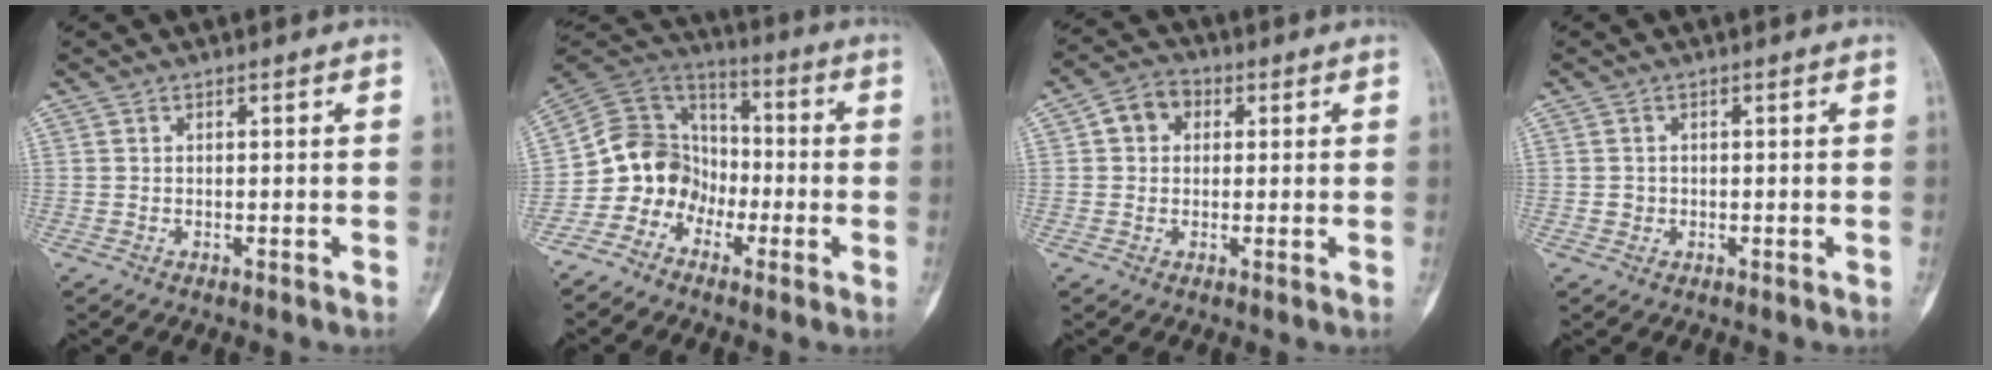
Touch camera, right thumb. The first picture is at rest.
{"total": 11.9, "force": [-5.2, 10.2, 3.1], "torque": [-0.018, 0.084, -0.105]}
{"total": 5.4, "force": [1.1, 4.6, 2.7], "torque": [-0.025, 0.011, 0.008]}
{"total": 1.2, "force": [-0.2, 1.2, 0.2], "torque": [0.001, 0.004, -0.001]}